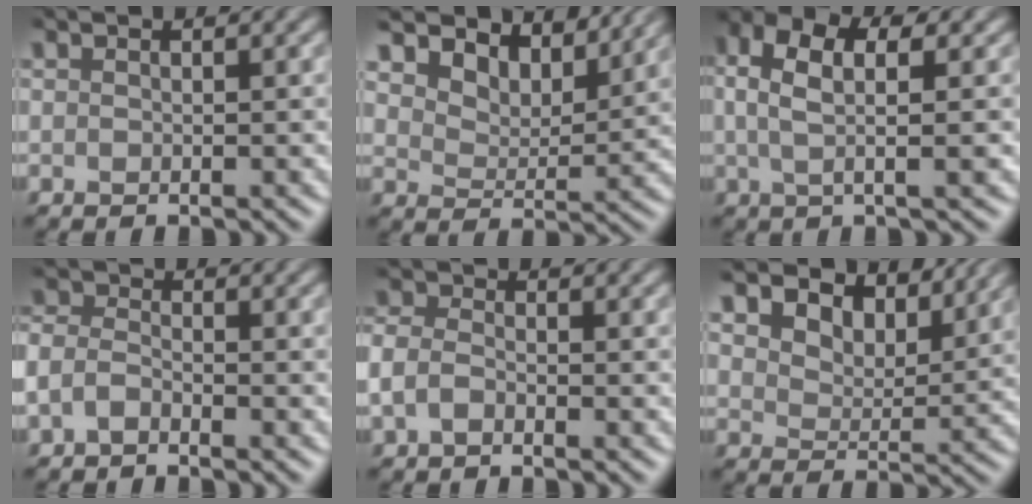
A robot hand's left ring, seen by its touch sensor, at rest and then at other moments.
{"total": 5.9, "force": [4.9, 2.5, 2.1], "torque": [-0.045, -0.014, 0.083]}
{"total": 5.5, "force": [1.4, 2.3, 4.8], "torque": [-0.085, 0.013, 0.012]}
{"total": 1.9, "force": [-1.3, 1.1, 1.0], "torque": [-0.021, 0.005, -0.036]}
{"total": 2.0, "force": [-1.0, 1.2, 1.2], "torque": [-0.026, 0.004, -0.028]}
{"total": 6.9, "force": [5.1, 3.4, 3.3], "torque": [-0.060, -0.004, 0.074]}